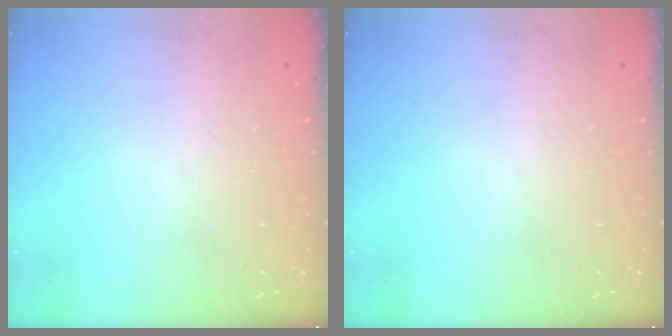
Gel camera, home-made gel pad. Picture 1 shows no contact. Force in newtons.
{"total": 0.0}